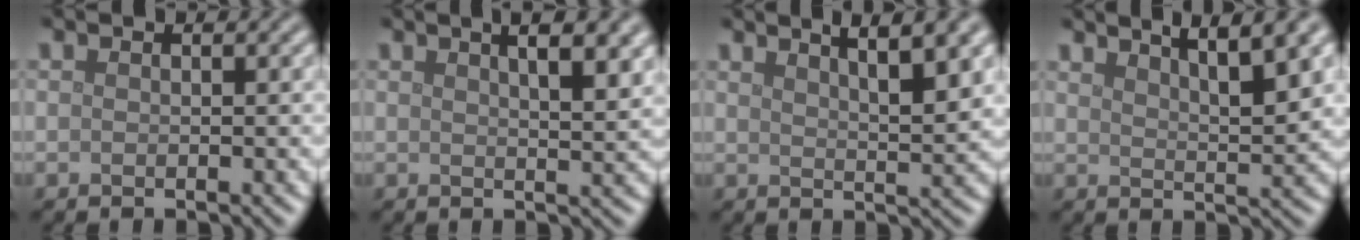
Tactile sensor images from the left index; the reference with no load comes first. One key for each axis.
{"total": 6.1, "fx": 3.1, "fy": 2.3, "fz": 4.7, "tx": -0.032, "ty": 0.027, "tz": 0.022}
{"total": 5.6, "fx": 3.4, "fy": 1.4, "fz": 4.2, "tx": -0.039, "ty": 0.015, "tz": 0.040}
{"total": 5.8, "fx": 3.9, "fy": 1.3, "fz": 4.1, "tx": -0.043, "ty": 0.011, "tz": 0.054}